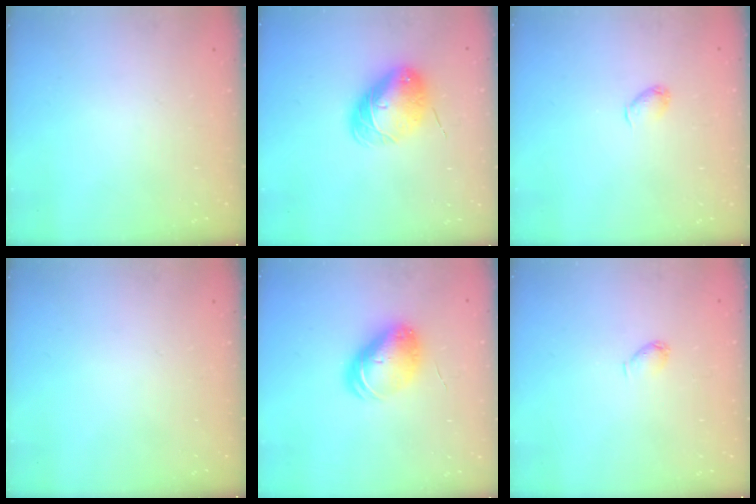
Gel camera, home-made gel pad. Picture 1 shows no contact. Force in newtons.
{"total": 9.3, "press": 9.1, "slide": 2.0}
{"total": 3.6, "press": 3.5, "slide": 0.7}
{"total": 0.0}
{"total": 10.2, "press": 10.2, "slide": 1.2}
{"total": 3.3, "press": 3.2, "slide": 0.6}